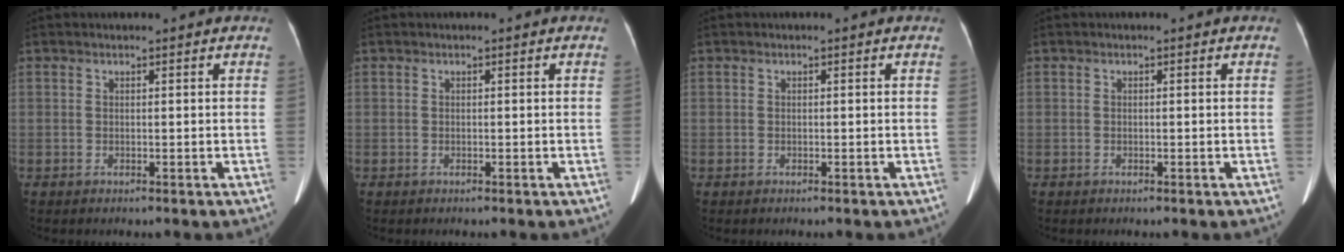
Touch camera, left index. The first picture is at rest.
{"total": 0.0}
{"total": 0.0}
{"total": 0.0}